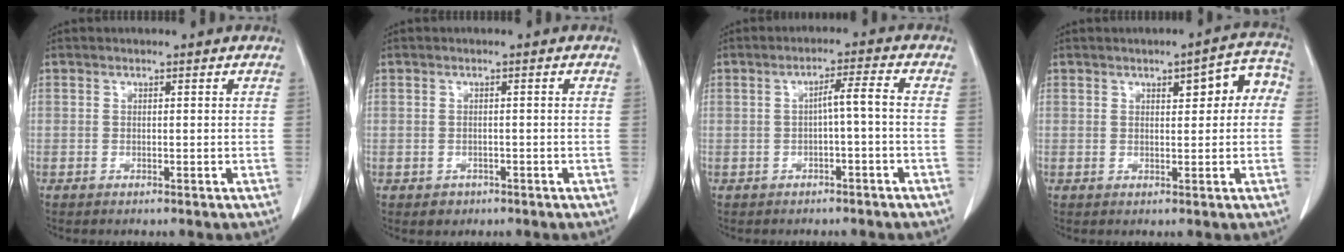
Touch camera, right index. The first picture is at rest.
{"total": 2.5, "force": [-1.2, 2.1, 0.7], "torque": [-0.011, 0.001, -0.011]}
{"total": 3.7, "force": [-0.7, 0.3, 3.6], "torque": [-0.061, 0.013, -0.007]}
{"total": 6.9, "force": [1.6, 2.7, 6.1], "torque": [-0.070, 0.030, 0.020]}